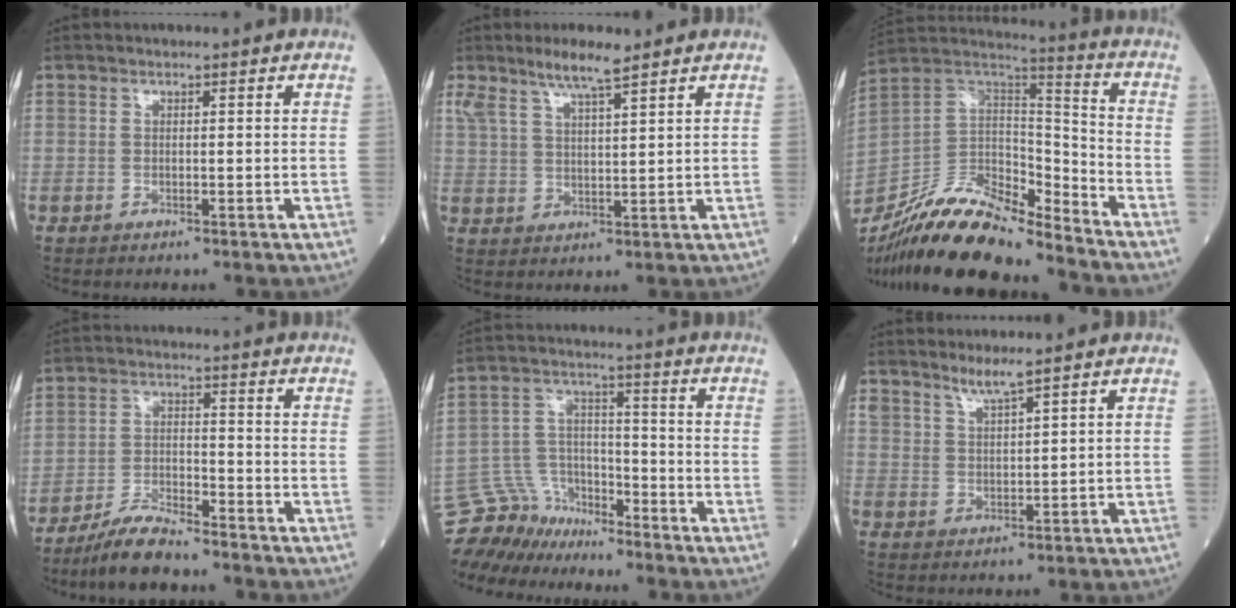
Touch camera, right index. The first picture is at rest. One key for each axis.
{"total": 6.2, "fx": 4.8, "fy": 0.5, "fz": 3.8, "tx": -0.082, "ty": 0.006, "tz": 0.091}
{"total": 19.3, "fx": -16.7, "fy": 4.1, "fz": 8.8, "tx": -0.176, "ty": 0.021, "tz": -0.306}
{"total": 6.6, "fx": -6.0, "fy": 0.7, "fz": 2.7, "tx": -0.057, "ty": -0.016, "tz": -0.114}
{"total": 10.2, "fx": -9.8, "fy": 3.0, "fz": 0.0, "tx": -0.015, "ty": 0.026, "tz": -0.188}
{"total": 3.5, "fx": 3.1, "fy": -0.2, "fz": 1.6, "tx": -0.037, "ty": -0.004, "tz": 0.065}